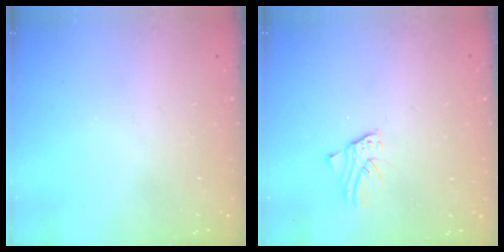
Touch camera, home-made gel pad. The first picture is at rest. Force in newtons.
{"total": 1.6, "press": 1.6, "slide": 0.2}